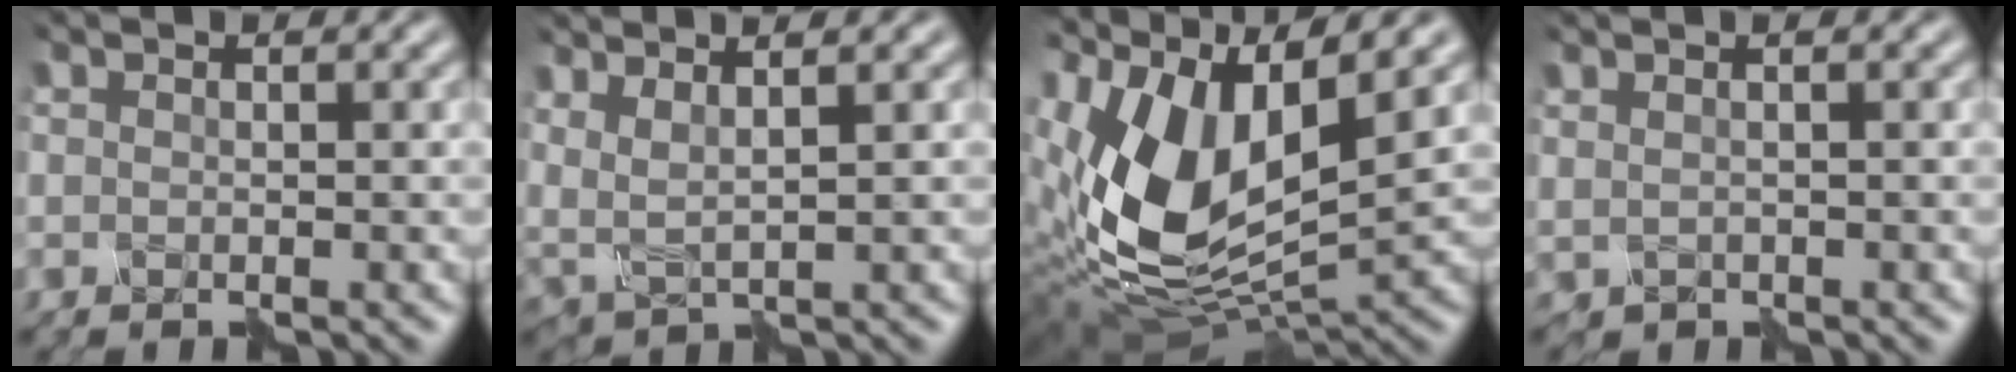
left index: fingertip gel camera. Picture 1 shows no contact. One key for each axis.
{"total": 3.7, "fx": 2.2, "fy": 0.8, "fz": 2.8, "tx": -0.063, "ty": 0.006, "tz": 0.040}
{"total": 12.9, "fx": 3.0, "fy": 6.5, "fz": 10.6, "tx": -0.233, "ty": -0.004, "tz": 0.053}
{"total": 1.3, "fx": 0.8, "fy": 0.4, "fz": 1.0, "tx": -0.018, "ty": -0.005, "tz": 0.014}